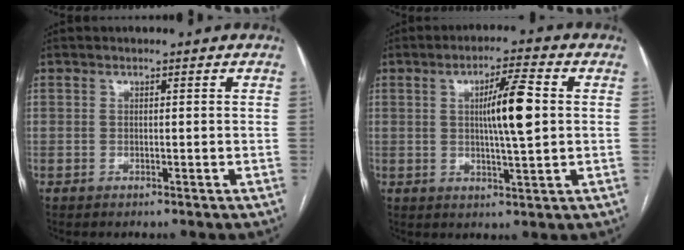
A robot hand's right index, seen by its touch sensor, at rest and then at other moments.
{"total": 8.2, "force": [1.0, 0.6, 8.1], "torque": [-0.134, 0.005, 0.016]}